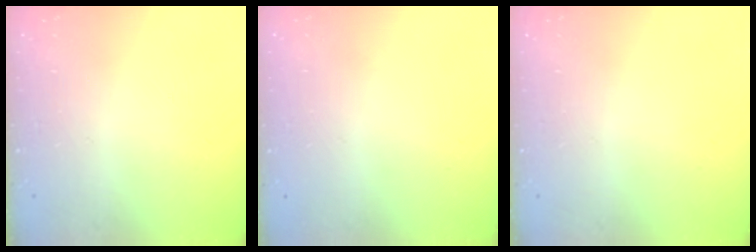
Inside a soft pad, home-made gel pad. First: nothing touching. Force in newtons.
{"total": 0.0}
{"total": 0.0}